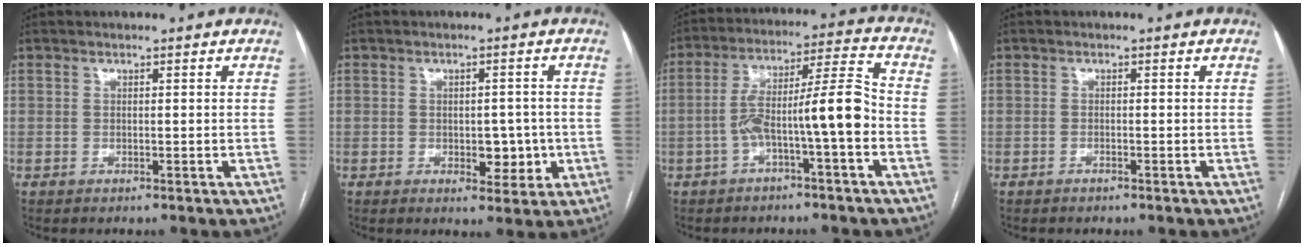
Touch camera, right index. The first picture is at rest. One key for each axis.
{"total": 4.5, "fx": -0.8, "fy": 2.7, "fz": 3.6, "tx": -0.035, "ty": 0.006, "tz": -0.003}
{"total": 10.6, "fx": -3.1, "fy": 0.5, "fz": 10.1, "tx": -0.172, "ty": 0.039, "tz": -0.051}
{"total": 0.6, "fx": -0.5, "fy": 0.2, "fz": 0.3, "tx": -0.010, "ty": -0.001, "tz": -0.007}